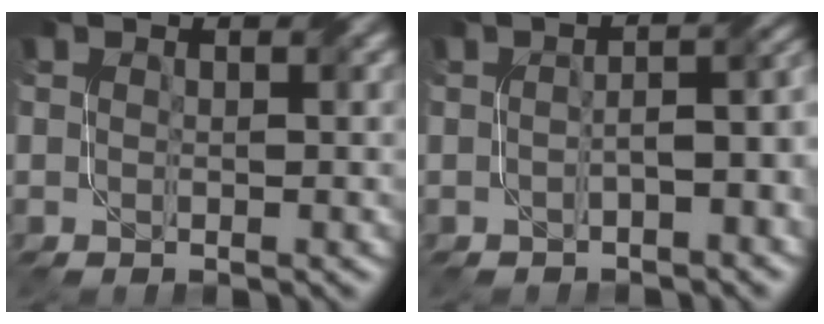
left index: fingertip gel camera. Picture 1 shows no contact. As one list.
[{"total": 4.4, "force": [-1.2, 1.4, 4.0], "torque": [-0.049, 0.008, -0.020]}]